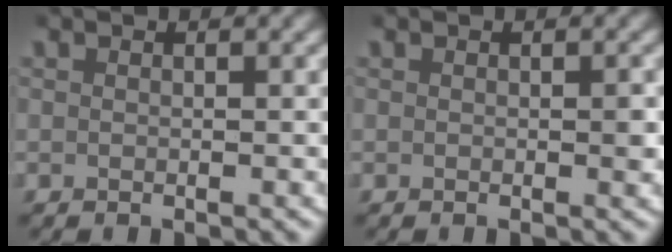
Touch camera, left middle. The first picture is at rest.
{"total": 0.5, "force": [0.1, 0.2, 0.5], "torque": [-0.005, -0.002, 0.001]}